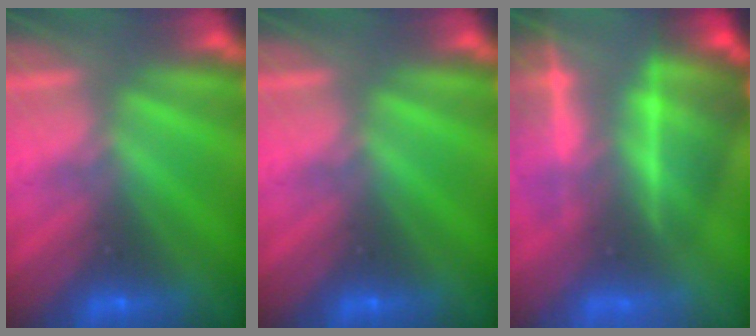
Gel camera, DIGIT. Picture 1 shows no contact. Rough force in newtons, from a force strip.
{"total": 0.0}
{"total": 7.2}